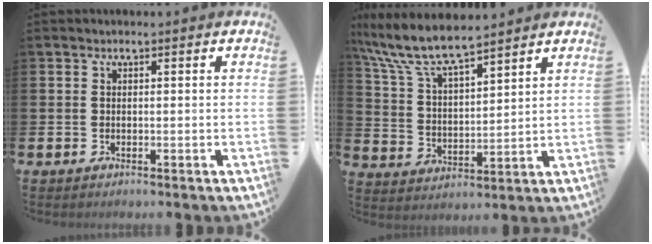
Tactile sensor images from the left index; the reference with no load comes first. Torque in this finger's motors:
{"motor_torque": [0.40, -0.27, 1.02, 0.21]}